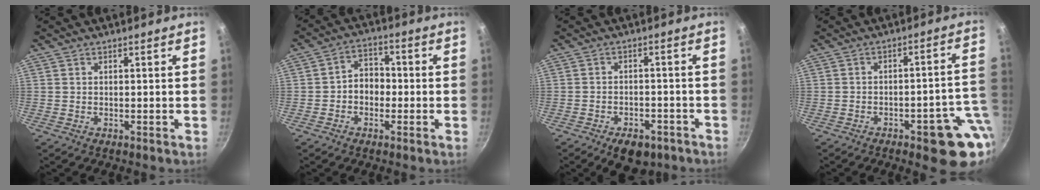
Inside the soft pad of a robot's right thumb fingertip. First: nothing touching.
{"total": 5.8, "force": [-1.0, 4.5, 3.4], "torque": [-0.020, 0.023, -0.026]}
{"total": 7.8, "force": [-4.9, 4.4, 4.2], "torque": [-0.042, 0.029, -0.054]}
{"total": 12.7, "force": [-4.6, 4.6, 11.0], "torque": [-0.085, 0.037, -0.054]}